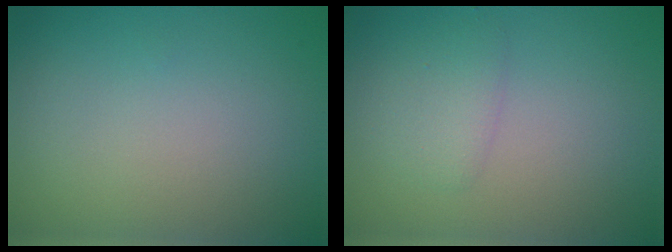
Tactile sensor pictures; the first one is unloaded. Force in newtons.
{"total": 1.6, "press": 1.6, "slide": 0.1}